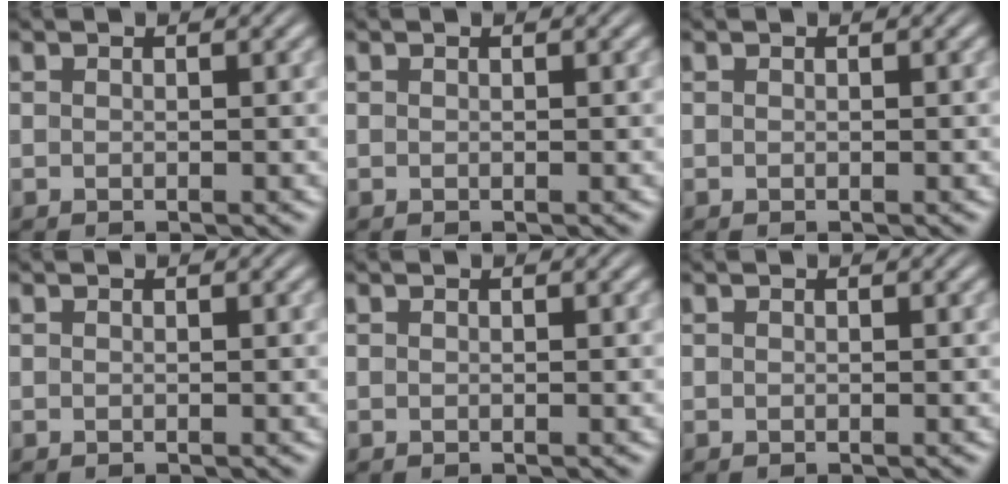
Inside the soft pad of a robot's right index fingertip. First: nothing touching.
{"total": 0.0}
{"total": 0.0}
{"total": 0.0}
{"total": 0.0}
{"total": 0.0}